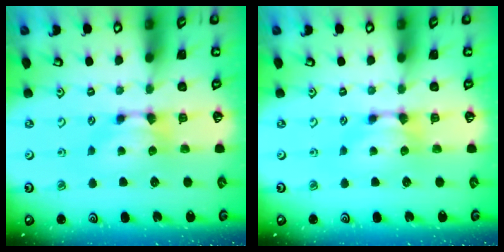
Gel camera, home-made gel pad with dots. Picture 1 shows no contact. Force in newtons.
{"total": 0.0}